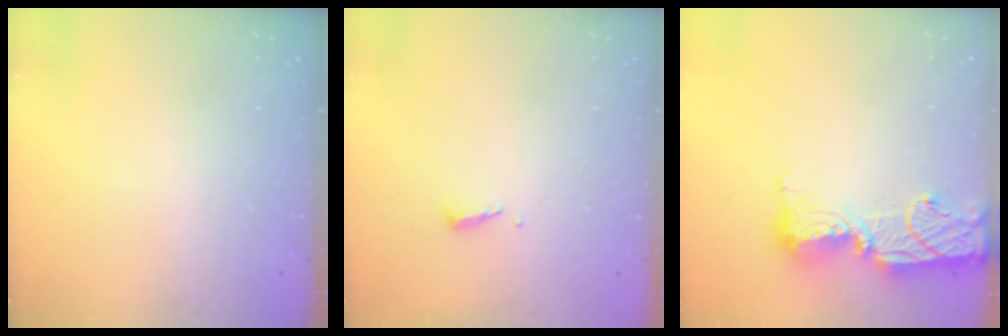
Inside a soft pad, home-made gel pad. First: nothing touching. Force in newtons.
{"total": 5.3, "press": 5.3, "slide": 0.5}
{"total": 16.2, "press": 16.2, "slide": 1.1}